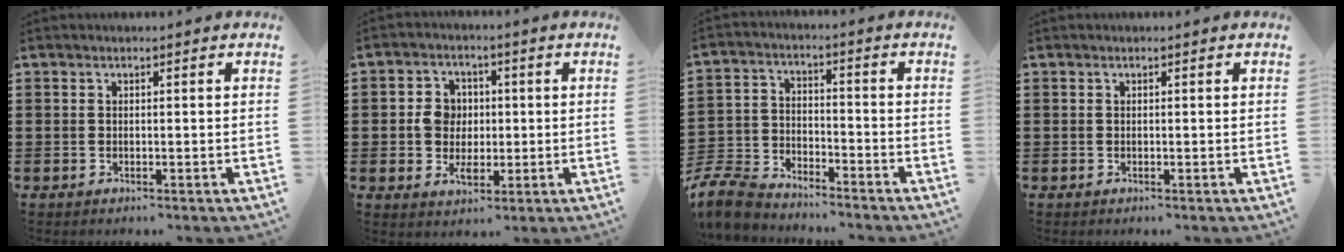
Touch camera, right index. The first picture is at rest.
{"total": 5.6, "force": [0.0, 4.7, 3.0], "torque": [-0.064, 0.010, -0.003]}
{"total": 7.5, "force": [-7.1, 1.9, 1.5], "torque": [-0.055, 0.008, -0.148]}
{"total": 0.0}